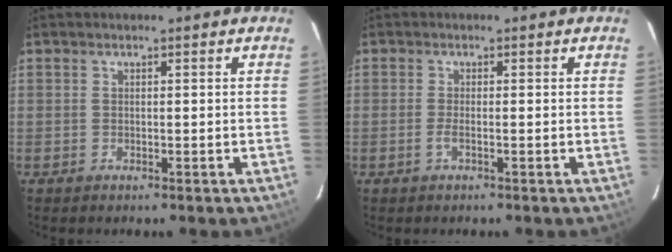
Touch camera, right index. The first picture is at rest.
{"total": 1.3, "force": [-0.6, -0.1, 1.2], "torque": [-0.026, 0.000, -0.013]}